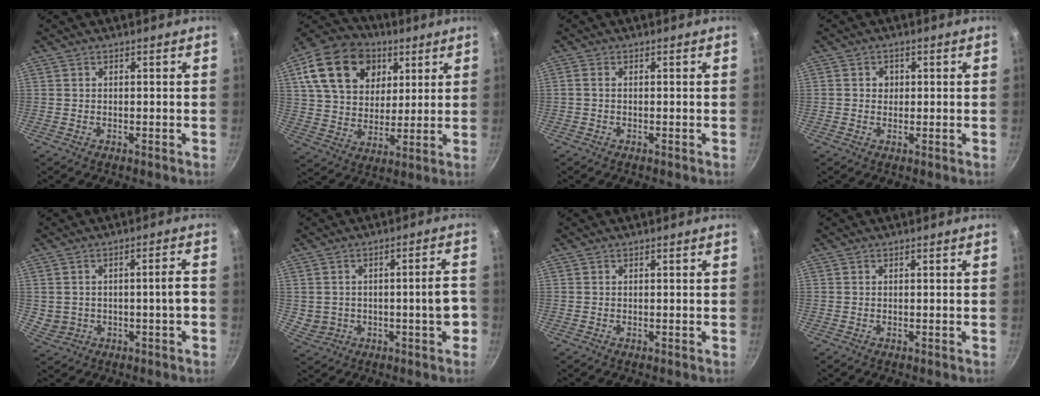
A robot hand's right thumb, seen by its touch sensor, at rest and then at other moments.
{"total": 20.3, "force": [7.9, 14.9, 11.4], "torque": [-0.179, -0.006, 0.136]}
{"total": 1.0, "force": [-0.1, 0.5, 0.8], "torque": [-0.022, 0.004, -0.006]}
{"total": 2.1, "force": [0.2, 1.9, 0.7], "torque": [0.001, 0.001, 0.000]}
{"total": 5.4, "force": [-0.8, 2.9, 4.6], "torque": [-0.067, 0.025, 0.010]}
{"total": 7.6, "force": [-1.3, 3.9, 6.4], "torque": [-0.082, 0.028, 0.001]}
{"total": 0.0}
{"total": 0.0}